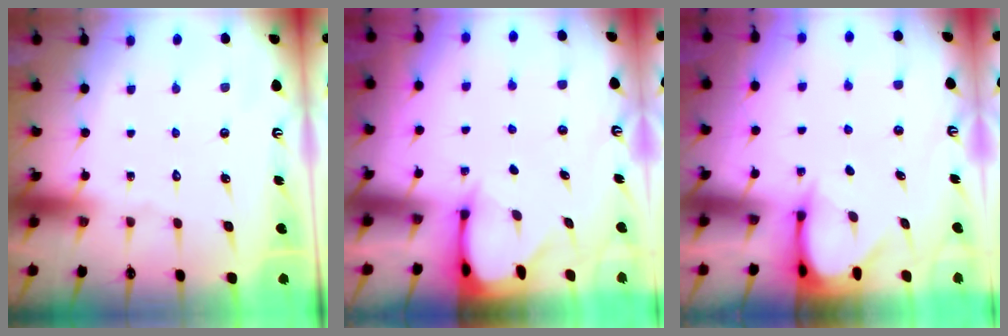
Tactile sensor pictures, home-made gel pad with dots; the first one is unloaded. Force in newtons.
{"total": 2.4, "press": 2.4, "slide": 0.3}
{"total": 3.6, "press": 3.6, "slide": 0.3}